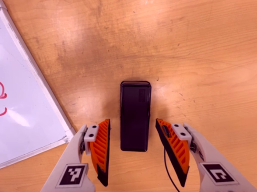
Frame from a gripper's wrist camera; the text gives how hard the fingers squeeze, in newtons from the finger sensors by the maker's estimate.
{"total": 0.0}